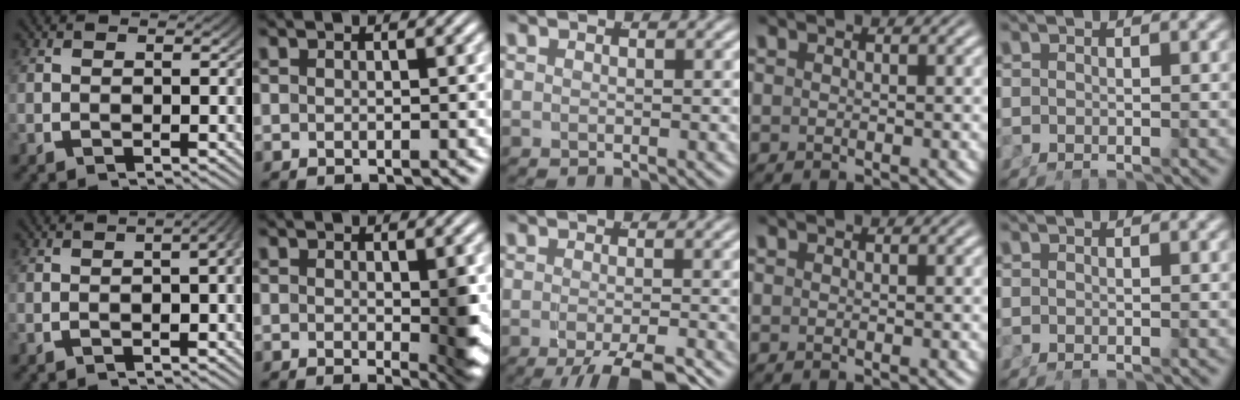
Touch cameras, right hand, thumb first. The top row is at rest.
{"thumb": {"total": 4.7, "force": [-0.1, 2.3, 4.1], "torque": [-0.036, 0.019, -0.018]}, "index": {"total": 3.2, "force": [-0.2, 1.0, 3.1], "torque": [-0.035, -0.016, -0.001]}, "middle": {"total": 6.4, "force": [-4.5, 1.7, 4.2], "torque": [-0.056, -0.020, -0.057]}}